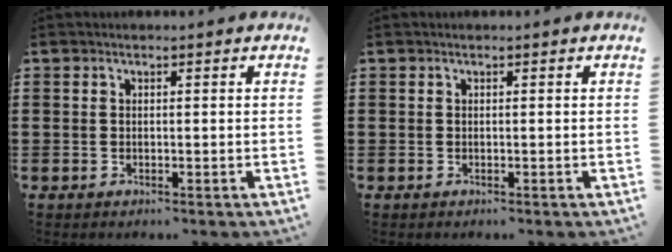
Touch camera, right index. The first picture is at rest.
{"total": 0.0}